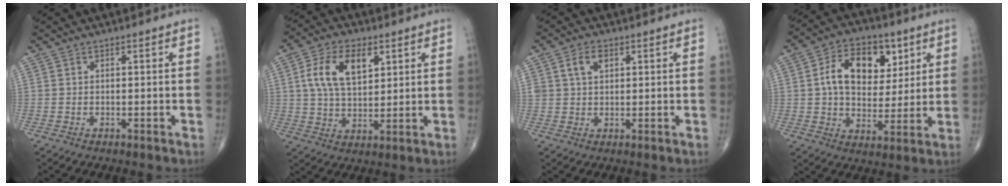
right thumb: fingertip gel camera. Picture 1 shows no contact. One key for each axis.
{"total": 11.2, "fx": 3.8, "fy": 6.1, "fz": 8.5, "tx": -0.143, "ty": -0.006, "tz": 0.071}
{"total": 4.5, "fx": 1.6, "fy": 3.0, "fz": 2.9, "tx": -0.044, "ty": 0.004, "tz": 0.030}
{"total": 14.8, "fx": 4.3, "fy": 9.9, "fz": 10.2, "tx": -0.122, "ty": -0.003, "tz": 0.070}